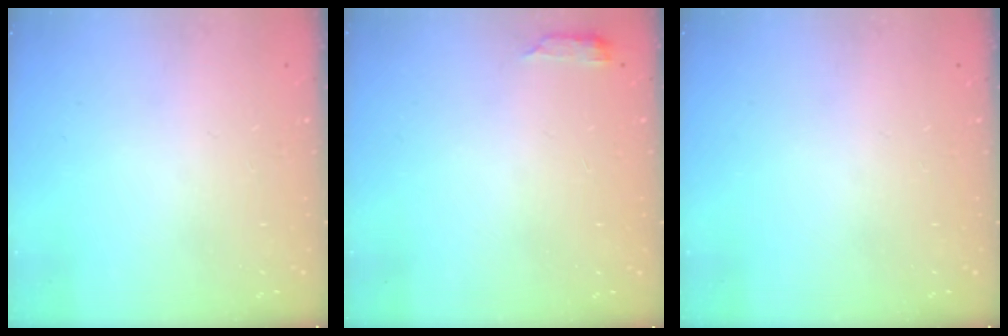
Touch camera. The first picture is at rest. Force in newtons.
{"total": 2.6, "press": 2.6, "slide": 0.5}
{"total": 0.0}